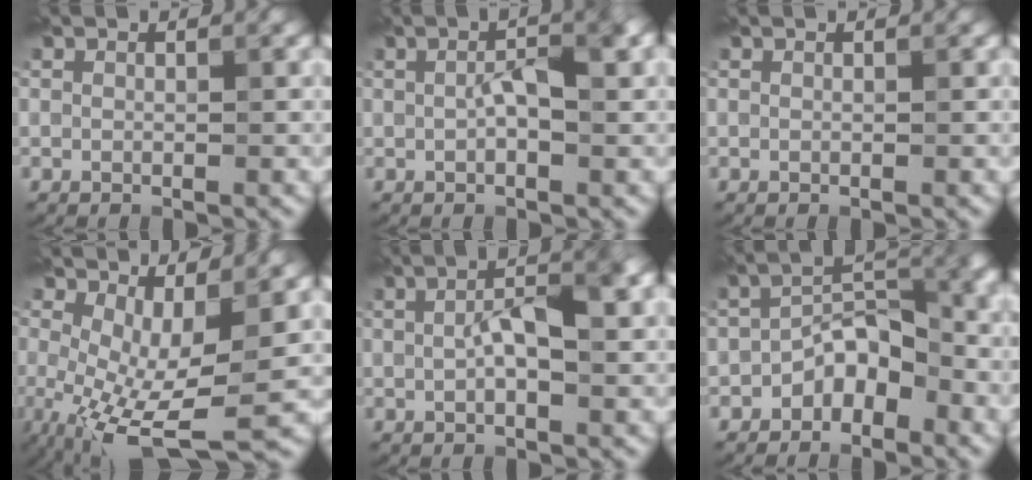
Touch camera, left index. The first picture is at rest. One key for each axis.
{"total": 3.9, "fx": 0.3, "fy": 1.3, "fz": 3.7, "tx": -0.068, "ty": 0.007, "tz": 0.003}
{"total": 0.0}
{"total": 8.4, "fx": -1.5, "fy": 3.3, "fz": 7.6, "tx": -0.155, "ty": -0.015, "tz": -0.020}
{"total": 5.2, "fx": 0.6, "fy": 1.9, "fz": 4.8, "tx": -0.087, "ty": 0.009, "tz": 0.007}
{"total": 4.9, "fx": -2.6, "fy": 2.6, "fz": 3.2, "tx": -0.040, "ty": 0.018, "tz": -0.052}